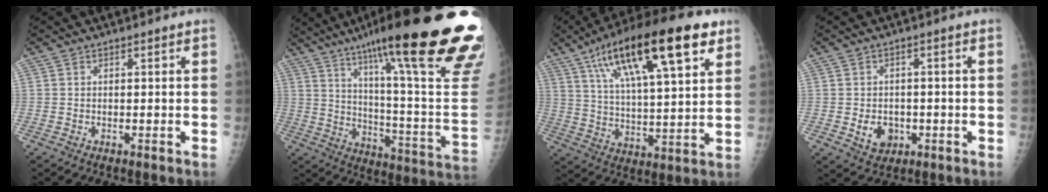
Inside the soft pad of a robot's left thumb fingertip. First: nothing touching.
{"total": 35.5, "force": [22.5, 4.5, 27.1], "torque": [-0.287, -0.080, 0.325]}
{"total": 24.3, "force": [12.4, 7.2, 19.6], "torque": [-0.312, -0.012, 0.205]}
{"total": 5.0, "force": [-1.3, 4.0, 2.7], "torque": [-0.024, 0.005, -0.010]}